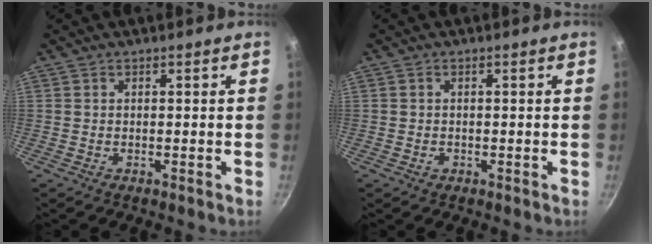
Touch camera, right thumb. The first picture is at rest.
{"total": 1.0, "force": [-0.3, 0.9, 0.4], "torque": [-0.005, 0.001, -0.004]}